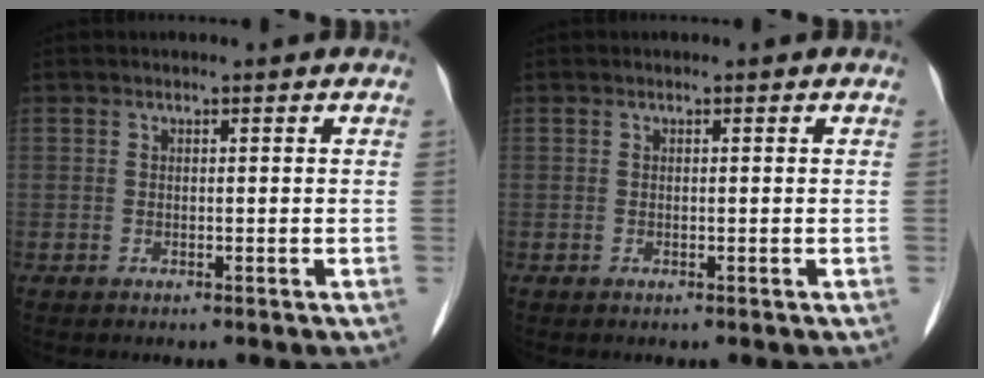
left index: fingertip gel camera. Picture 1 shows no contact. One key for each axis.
{"total": 0.0}